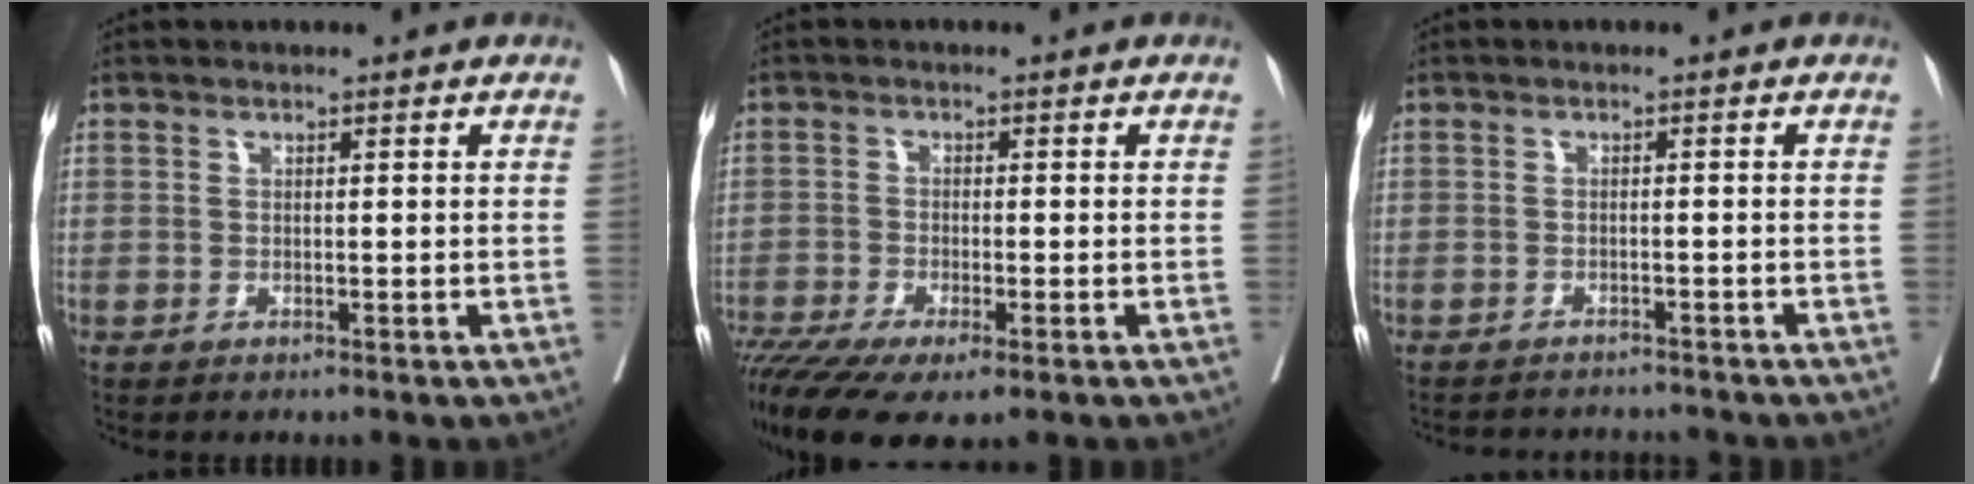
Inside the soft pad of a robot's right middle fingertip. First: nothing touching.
{"total": 11.7, "force": [-8.1, 3.0, 7.9], "torque": [-0.150, -0.021, -0.134]}
{"total": 6.9, "force": [-6.7, 1.3, 1.0], "torque": [-0.010, 0.001, -0.085]}